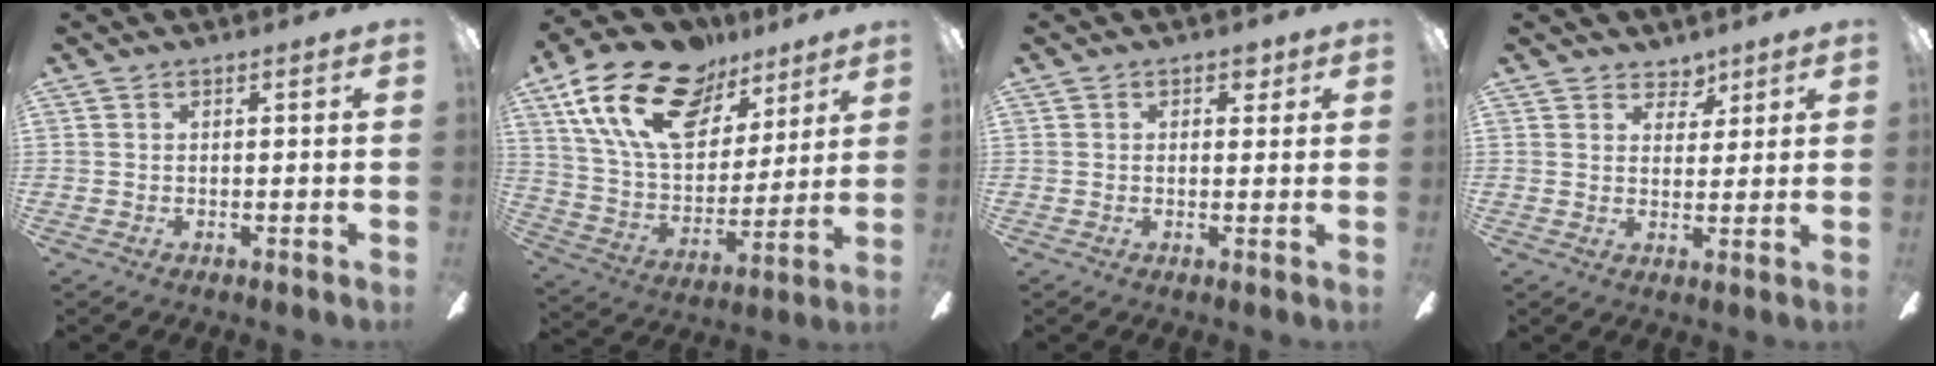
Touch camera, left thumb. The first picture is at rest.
{"total": 23.4, "force": [13.6, 13.2, 13.7], "torque": [-0.254, -0.065, 0.243]}
{"total": 2.4, "force": [1.2, 1.7, 1.3], "torque": [-0.001, -0.002, 0.016]}
{"total": 4.4, "force": [3.4, 2.8, 0.6], "torque": [-0.002, -0.018, 0.059]}